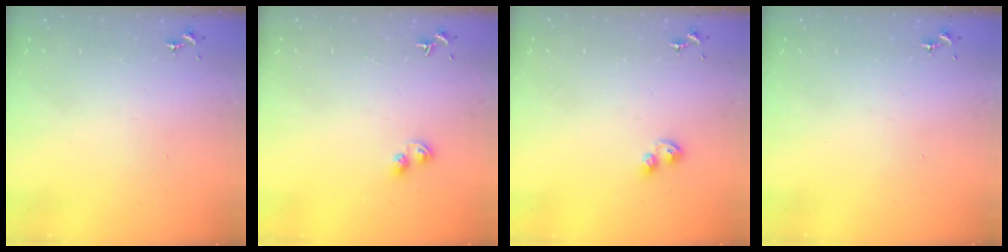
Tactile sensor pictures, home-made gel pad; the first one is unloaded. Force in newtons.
{"total": 4.9, "press": 4.9, "slide": 0.6}
{"total": 4.0, "press": 4.0, "slide": 0.5}
{"total": 0.0}